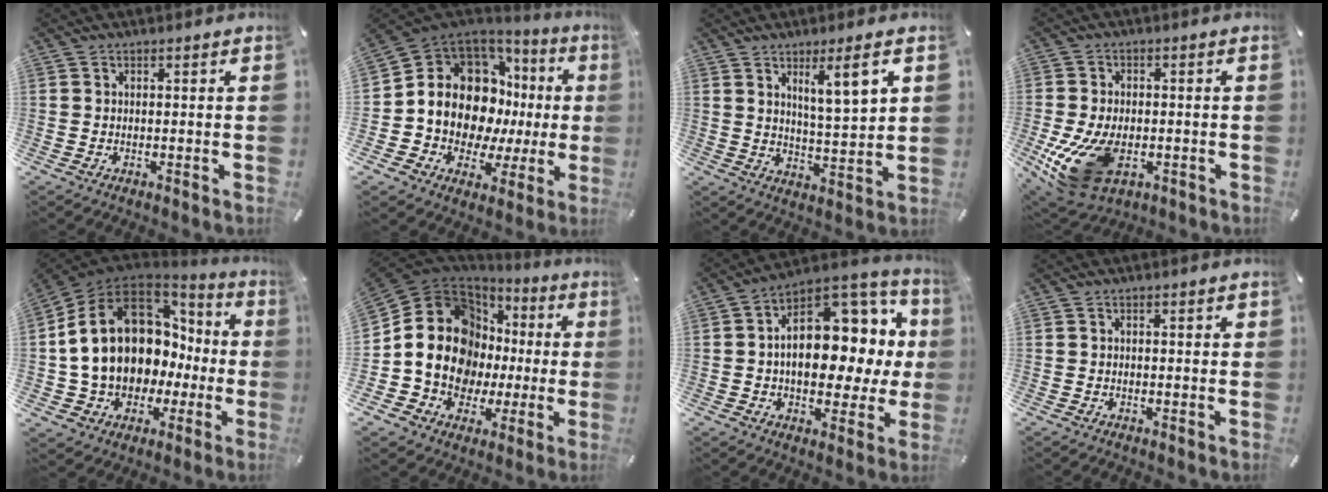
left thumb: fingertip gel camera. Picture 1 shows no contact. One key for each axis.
{"total": 15.0, "fx": 3.1, "fy": 12.0, "fz": 8.5, "tx": -0.146, "ty": -0.051, "tz": 0.066}
{"total": 8.7, "fx": 5.2, "fy": 1.3, "fz": 6.9, "tx": -0.113, "ty": -0.028, "tz": 0.083}
{"total": 14.2, "fx": -4.2, "fy": 9.0, "fz": 10.2, "tx": -0.206, "ty": 0.004, "tz": -0.066}
{"total": 19.1, "fx": 2.4, "fy": 14.8, "fz": 11.9, "tx": -0.237, "ty": -0.021, "tz": 0.054}
{"total": 17.7, "fx": 1.6, "fy": 14.8, "fz": 9.7, "tx": -0.189, "ty": -0.022, "tz": 0.032}
{"total": 17.3, "fx": 2.6, "fy": 11.6, "fz": 12.6, "tx": -0.157, "ty": -0.030, "tz": 0.048}
{"total": 0.9, "fx": 0.2, "fy": 0.3, "fz": 0.8, "tx": -0.016, "ty": 0.002, "tz": 0.002}